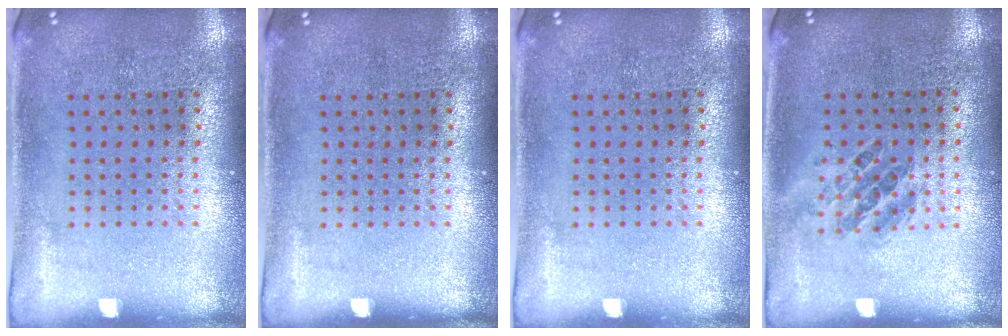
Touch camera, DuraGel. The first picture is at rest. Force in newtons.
{"total": 0.0}
{"total": 0.0}
{"total": 0.9, "press": 0.8, "slide": 0.4}